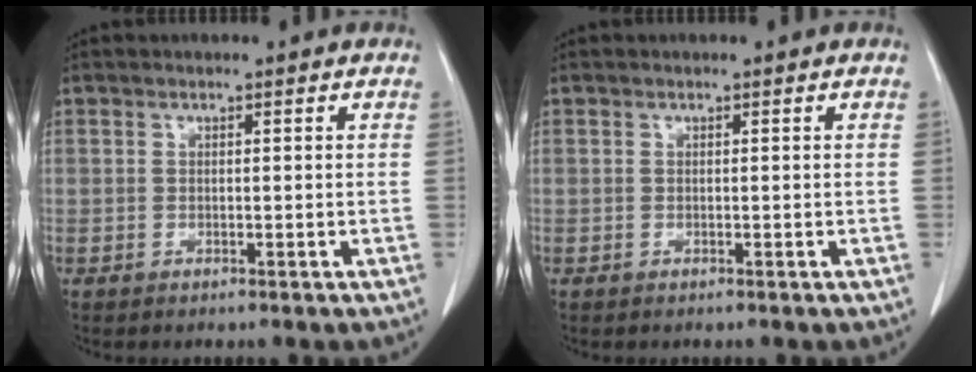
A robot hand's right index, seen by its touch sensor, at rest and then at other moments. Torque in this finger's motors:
{"motor_torque": [0.00, 0.00, 0.00, 0.00]}